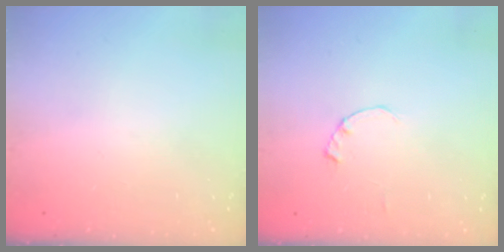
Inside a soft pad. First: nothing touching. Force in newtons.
{"total": 0.0}